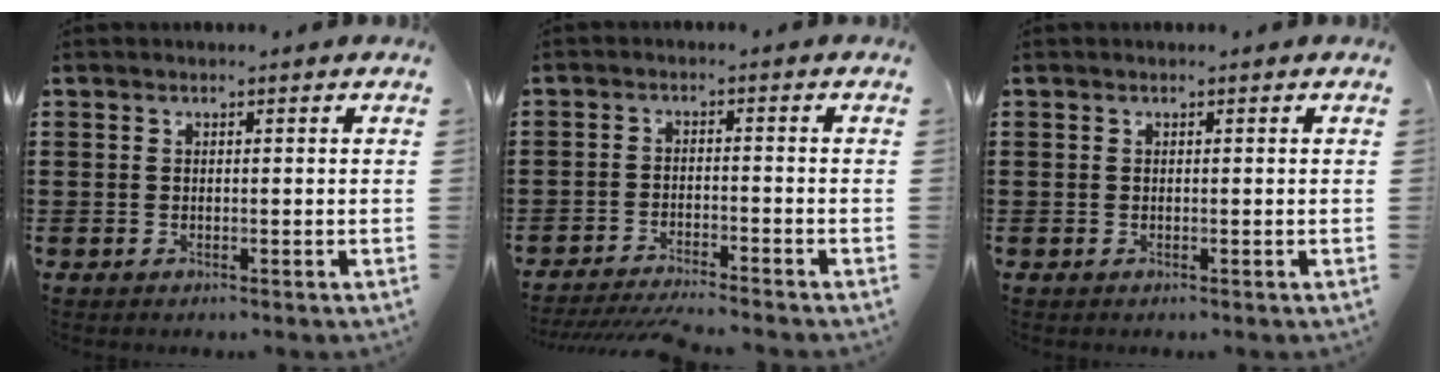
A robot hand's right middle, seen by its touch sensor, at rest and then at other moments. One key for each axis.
{"total": 3.9, "fx": -3.7, "fy": 0.0, "fz": 1.0, "tx": -0.025, "ty": -0.007, "tz": -0.078}
{"total": 0.0}